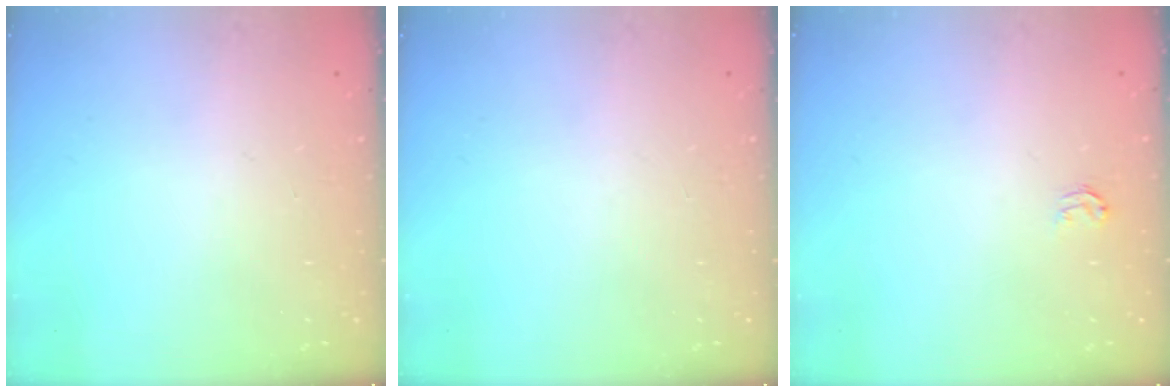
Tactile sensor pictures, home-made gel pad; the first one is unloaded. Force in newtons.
{"total": 0.0}
{"total": 2.9, "press": 2.9, "slide": 0.1}